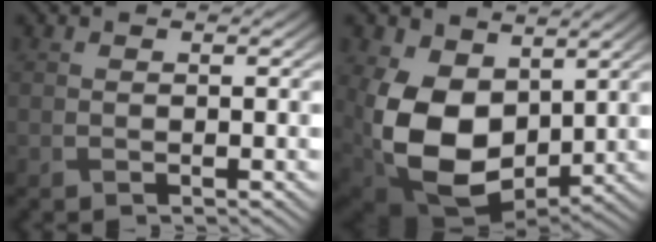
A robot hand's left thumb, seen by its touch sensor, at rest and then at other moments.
{"total": 14.8, "force": [1.4, 10.4, 10.4], "torque": [-0.244, -0.035, 0.037]}